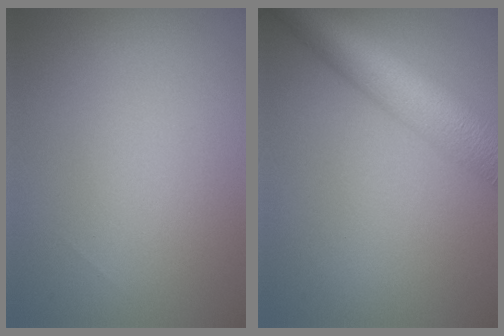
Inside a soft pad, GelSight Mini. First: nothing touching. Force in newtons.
{"total": 8.1, "press": 8.0, "slide": 0.3}